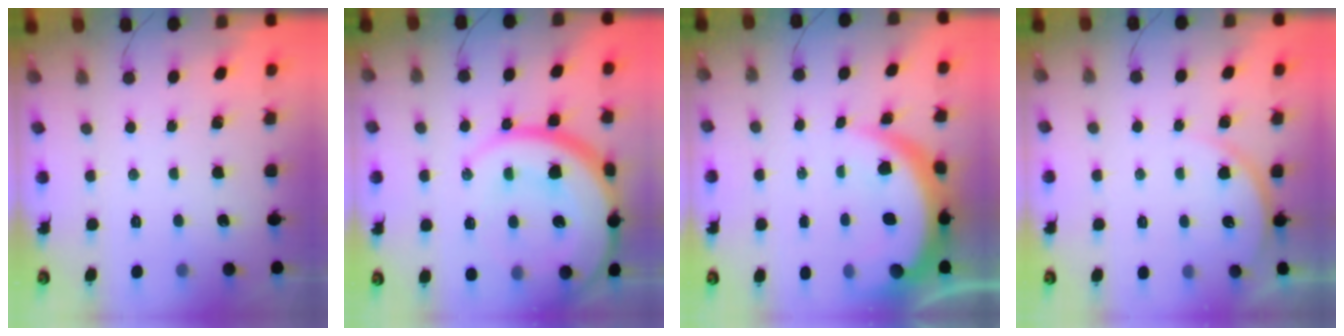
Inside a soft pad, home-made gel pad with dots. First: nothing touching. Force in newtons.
{"total": 28.1, "press": 27.7, "slide": 4.8}
{"total": 11.4, "press": 11.3, "slide": 1.1}
{"total": 5.4, "press": 5.4, "slide": 0.3}